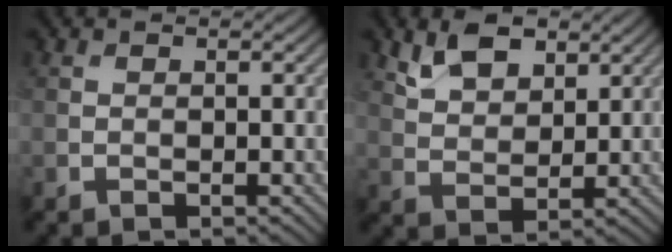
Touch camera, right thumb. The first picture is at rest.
{"total": 5.8, "force": [3.6, 3.1, 3.3], "torque": [-0.074, -0.002, 0.072]}